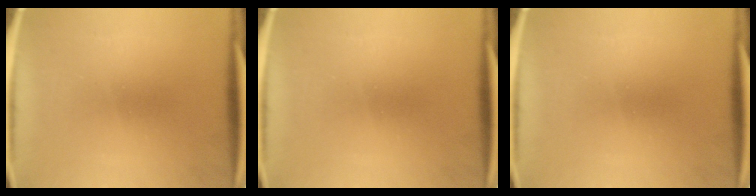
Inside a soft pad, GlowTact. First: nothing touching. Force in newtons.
{"total": 0.0}
{"total": 0.0}